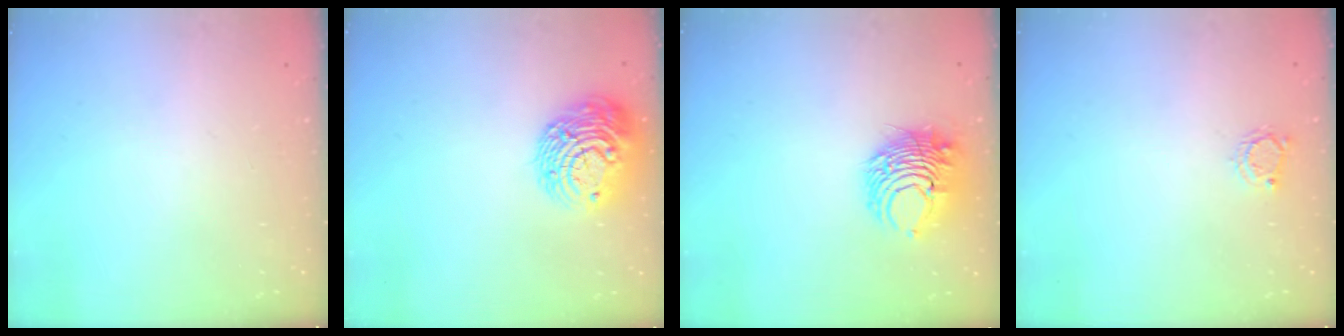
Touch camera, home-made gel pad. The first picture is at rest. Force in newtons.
{"total": 13.0, "press": 13.0, "slide": 1.1}
{"total": 9.1, "press": 9.0, "slide": 1.0}
{"total": 3.6, "press": 3.6, "slide": 0.5}